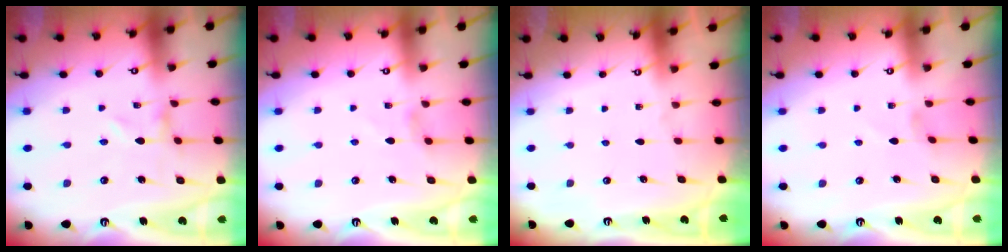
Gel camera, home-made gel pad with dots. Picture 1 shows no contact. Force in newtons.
{"total": 1.0, "press": 1.0, "slide": 0.3}
{"total": 0.0}
{"total": 0.6, "press": 0.6, "slide": 0.2}